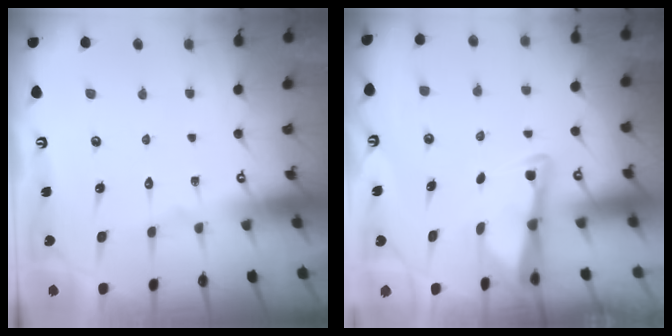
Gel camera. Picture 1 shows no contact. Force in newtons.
{"total": 3.4, "press": 3.4, "slide": 0.3}